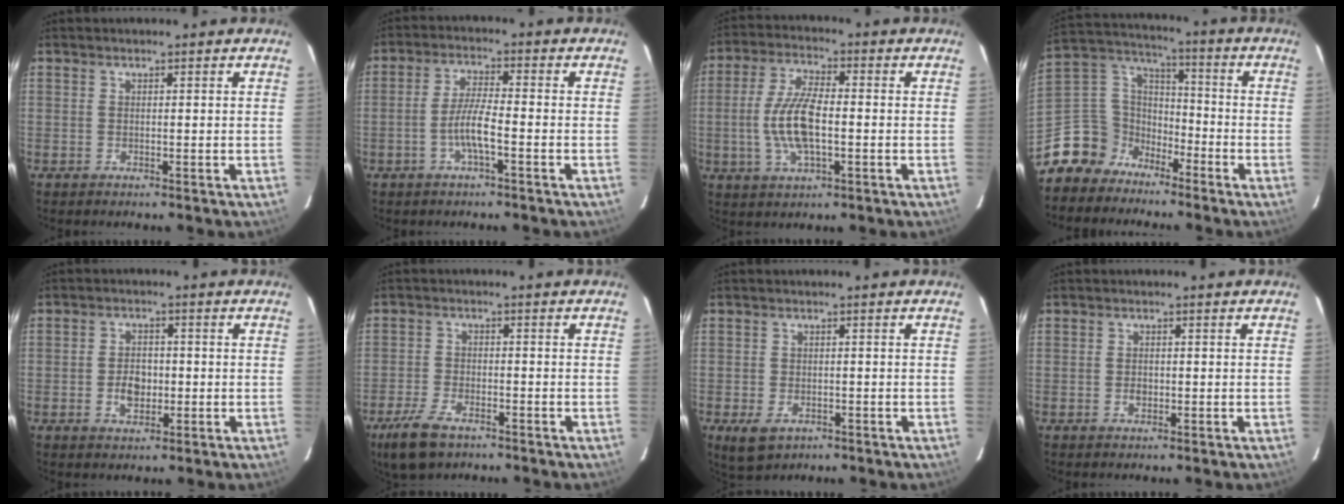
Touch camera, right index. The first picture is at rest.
{"total": 5.3, "force": [-2.3, 0.4, 4.8], "torque": [-0.098, 0.002, -0.043]}
{"total": 10.5, "force": [-1.7, 3.8, 9.7], "torque": [-0.200, 0.003, -0.033]}
{"total": 11.7, "force": [-8.6, 7.7, 1.4], "torque": [-0.064, 0.056, -0.166]}
{"total": 4.9, "force": [-1.1, 3.3, 3.5], "torque": [-0.066, 0.006, -0.015]}
{"total": 8.1, "force": [-5.5, 3.8, 4.6], "torque": [-0.124, -0.012, -0.104]}
{"total": 4.9, "force": [-2.3, 3.3, 2.8], "torque": [-0.062, -0.011, -0.033]}
{"total": 1.8, "force": [-0.5, 1.2, 1.2], "torque": [-0.024, 0.002, -0.009]}